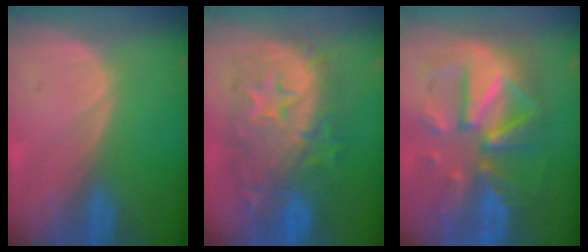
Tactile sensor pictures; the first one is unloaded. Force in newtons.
{"total": 12.6, "press": 12.6, "slide": 1.0}
{"total": 12.2, "press": 12.1, "slide": 1.1}